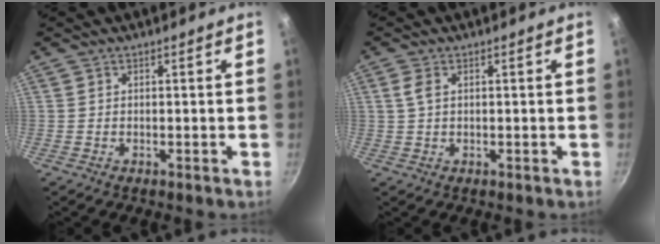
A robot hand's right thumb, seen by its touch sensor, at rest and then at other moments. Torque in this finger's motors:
{"motor_torque": [-0.48, 0.36, -0.12, -0.06, 0.07]}